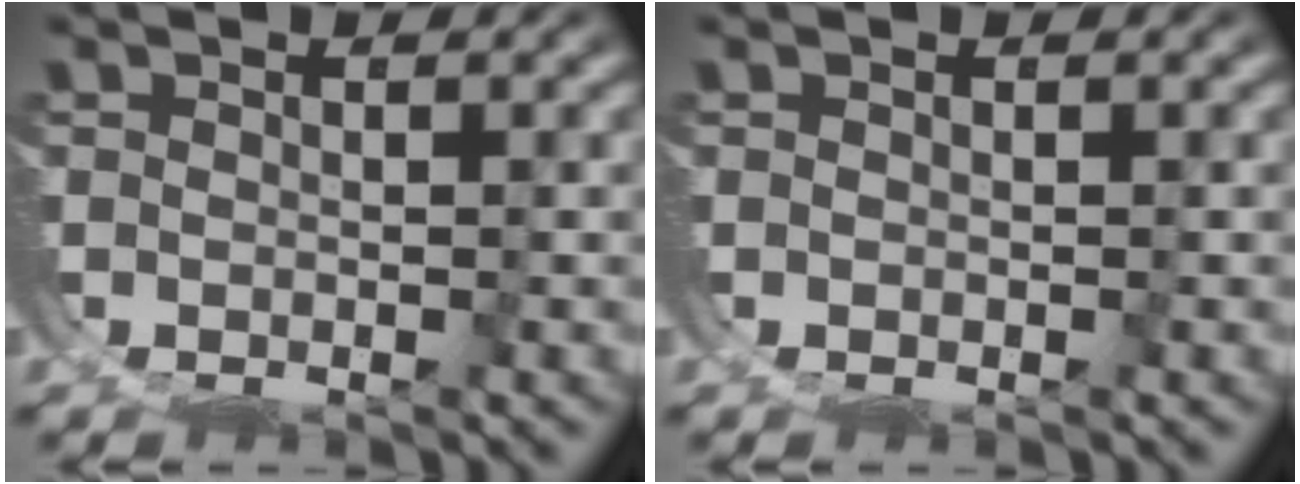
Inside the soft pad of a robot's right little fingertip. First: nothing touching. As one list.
[{"total": 0.0}]